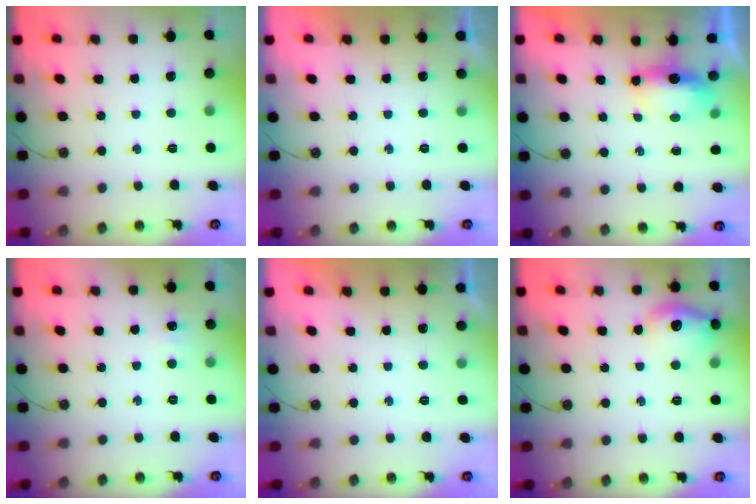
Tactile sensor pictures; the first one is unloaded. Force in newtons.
{"total": 0.0}
{"total": 10.4, "press": 7.2, "slide": 7.5}
{"total": 3.9, "press": 3.8, "slide": 0.5}
{"total": 0.0}
{"total": 13.6, "press": 13.6, "slide": 1.1}